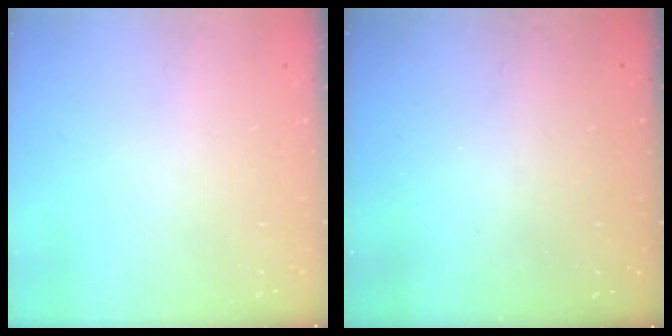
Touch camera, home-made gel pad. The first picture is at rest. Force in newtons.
{"total": 3.1, "press": 3.1, "slide": 0.1}